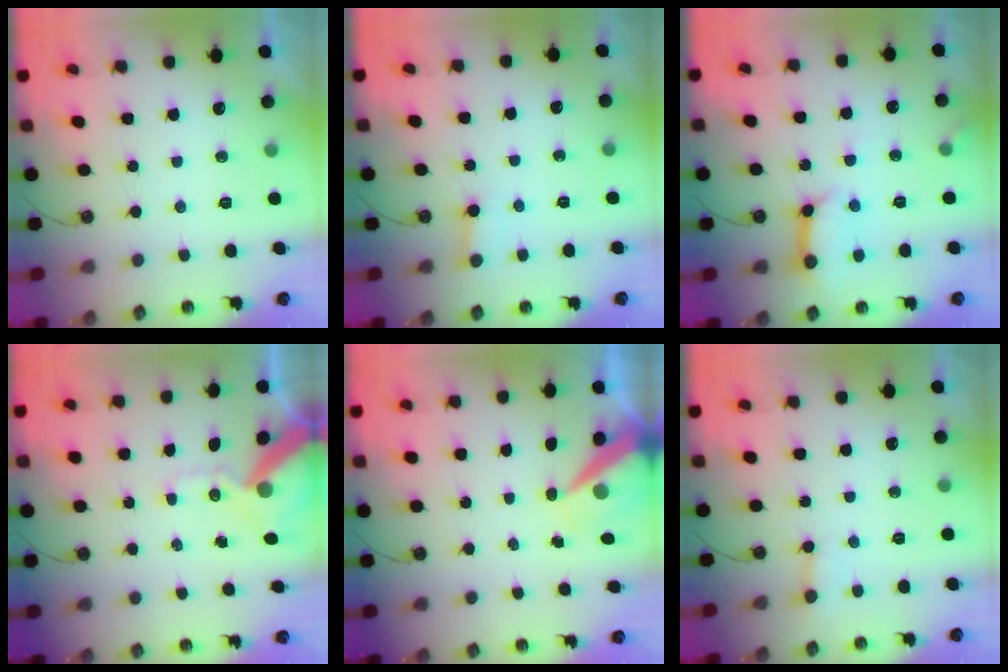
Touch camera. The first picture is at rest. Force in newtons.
{"total": 2.9, "press": 2.9, "slide": 0.2}
{"total": 10.5, "press": 10.4, "slide": 1.4}
{"total": 12.8, "press": 12.7, "slide": 1.9}
{"total": 8.8, "press": 8.8, "slide": 1.1}
{"total": 3.0, "press": 3.0, "slide": 0.2}